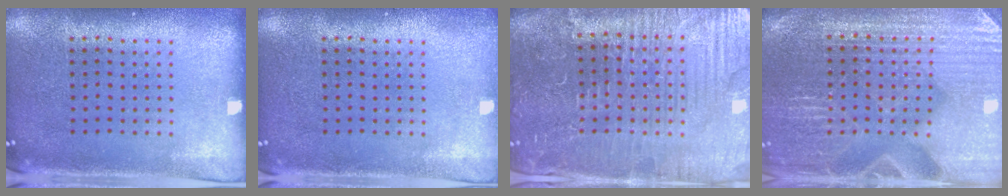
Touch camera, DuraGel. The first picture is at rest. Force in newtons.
{"total": 0.9, "press": 0.8, "slide": 0.2}
{"total": 5.4, "press": 5.0, "slide": 1.9}
{"total": 4.4, "press": 4.3, "slide": 1.2}